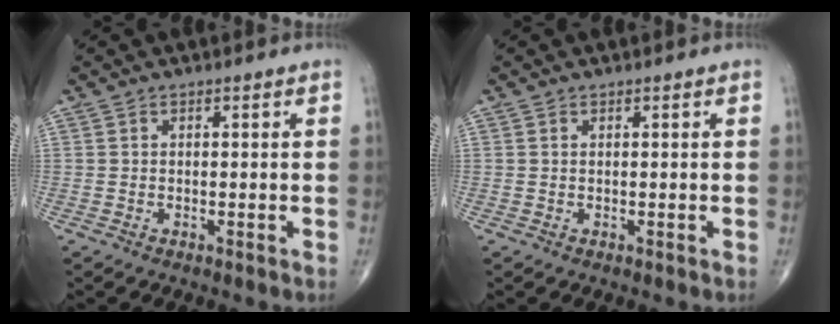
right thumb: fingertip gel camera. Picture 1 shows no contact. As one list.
[{"total": 0.0}]